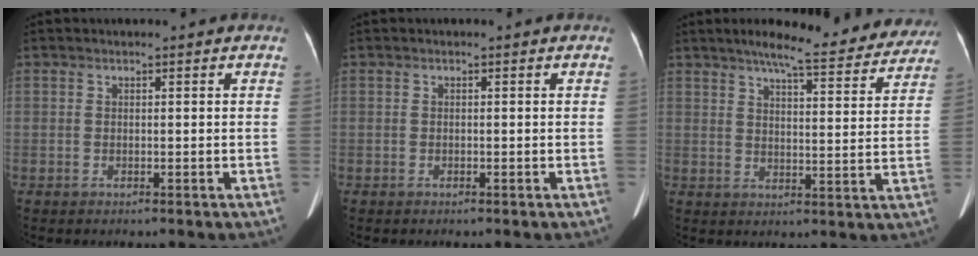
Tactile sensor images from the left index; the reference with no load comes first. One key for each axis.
{"total": 0.0}
{"total": 17.0, "fx": 14.9, "fy": 2.9, "fz": 7.6, "tx": -0.091, "ty": -0.001, "tz": 0.180}